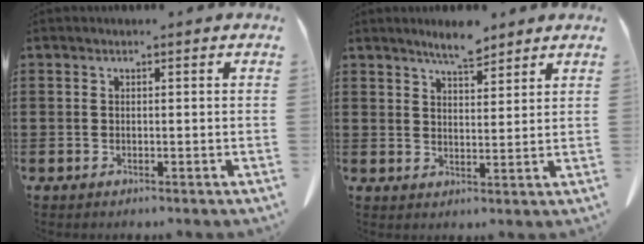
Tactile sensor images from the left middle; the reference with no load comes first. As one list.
[{"total": 4.6, "force": [4.2, 0.8, 1.6], "torque": [-0.040, -0.013, 0.078]}]